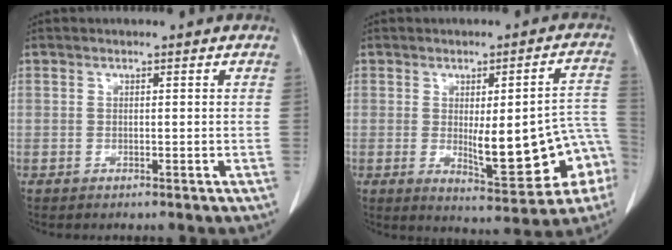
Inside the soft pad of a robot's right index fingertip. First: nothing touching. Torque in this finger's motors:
{"motor_torque": [0.73, -0.22, 0.50, 0.11]}